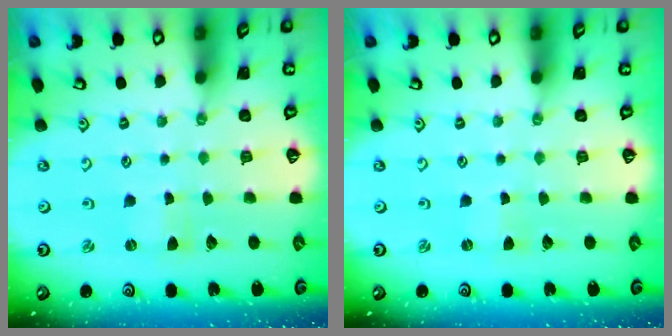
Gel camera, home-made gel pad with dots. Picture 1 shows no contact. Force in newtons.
{"total": 0.0}